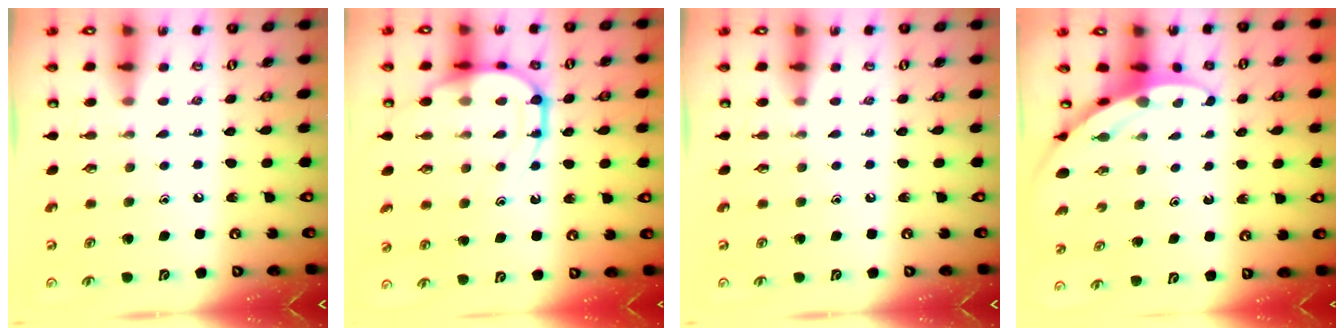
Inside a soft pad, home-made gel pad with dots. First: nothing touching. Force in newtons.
{"total": 13.6, "press": 13.5, "slide": 1.5}
{"total": 0.0}
{"total": 3.1, "press": 3.1, "slide": 0.2}